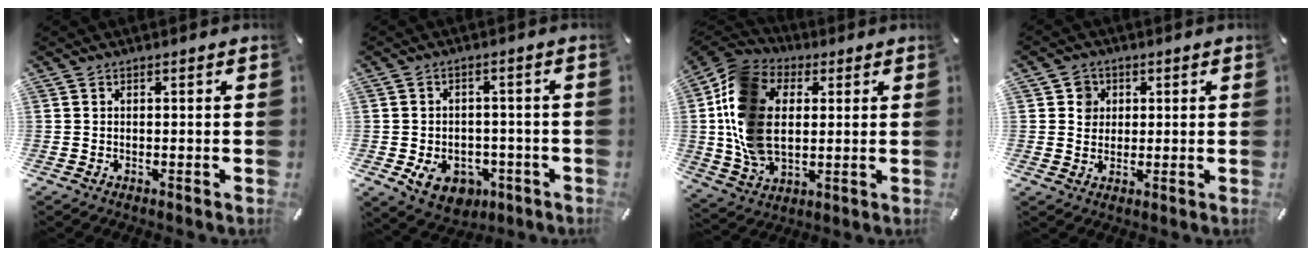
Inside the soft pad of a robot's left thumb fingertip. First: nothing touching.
{"total": 8.4, "force": [-3.0, 6.7, 4.2], "torque": [-0.061, 0.016, -0.052]}
{"total": 15.7, "force": [1.8, 12.0, 10.0], "torque": [-0.234, 0.006, 0.034]}
{"total": 4.5, "force": [0.9, 4.3, 0.9], "torque": [-0.004, 0.001, 0.010]}